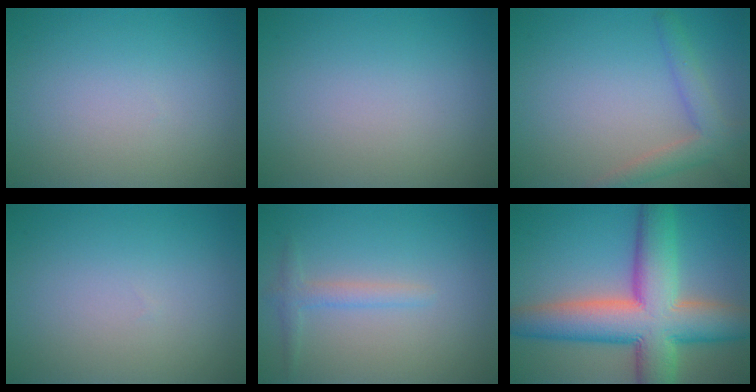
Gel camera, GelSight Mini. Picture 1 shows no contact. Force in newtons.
{"total": 0.0}
{"total": 2.9, "press": 2.9, "slide": 0.2}
{"total": 0.0}
{"total": 1.6, "press": 1.6, "slide": 0.1}
{"total": 12.3, "press": 12.3, "slide": 0.5}